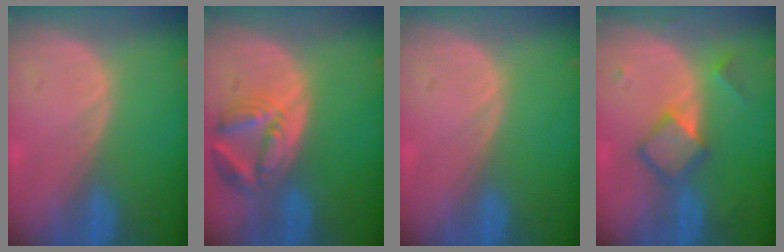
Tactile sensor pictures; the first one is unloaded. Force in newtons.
{"total": 7.6, "press": 6.8, "slide": 3.4}
{"total": 0.0}
{"total": 5.4, "press": 5.4, "slide": 0.1}